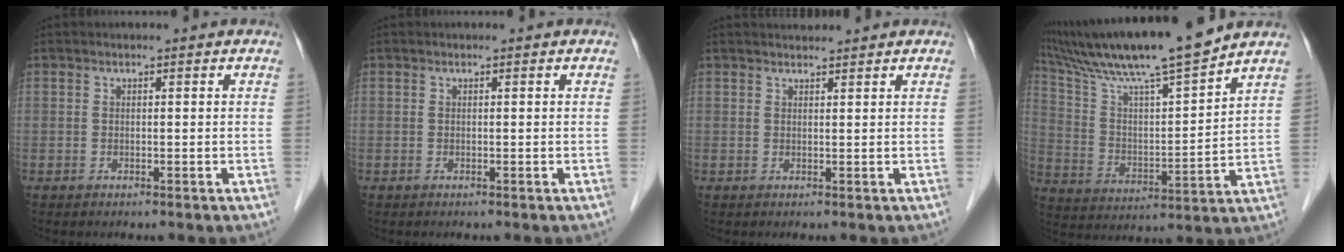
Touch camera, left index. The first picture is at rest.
{"total": 0.0}
{"total": 1.8, "force": [1.8, 0.1, 0.2], "torque": [-0.006, 0.015, 0.033]}
{"total": 17.7, "force": [15.2, -0.4, 9.2], "torque": [-0.166, 0.008, 0.261]}